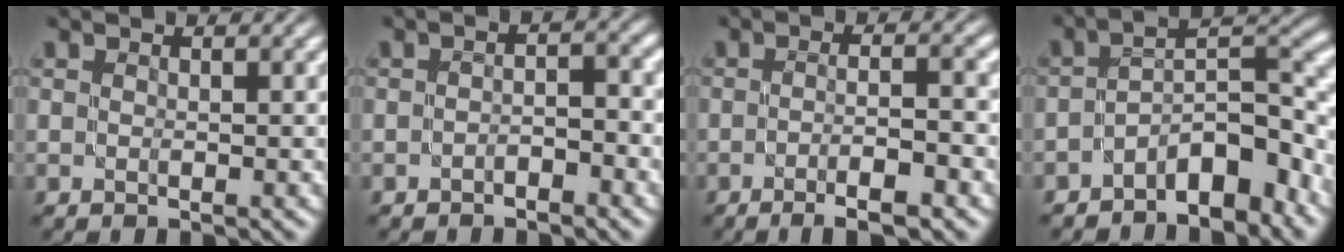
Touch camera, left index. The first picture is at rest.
{"total": 1.9, "force": [-1.2, 0.6, 1.3], "torque": [-0.020, 0.007, -0.023]}
{"total": 5.2, "force": [-2.3, 1.0, 4.6], "torque": [-0.066, 0.003, -0.033]}
{"total": 7.3, "force": [-4.3, 3.0, 5.1], "torque": [-0.057, 0.009, -0.081]}